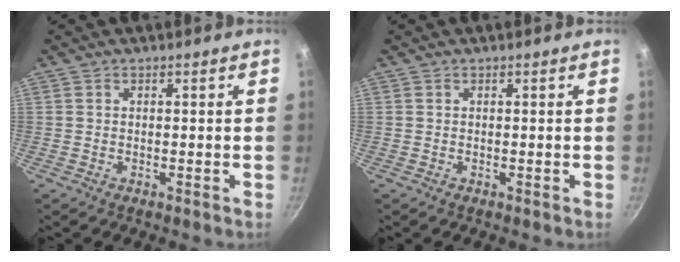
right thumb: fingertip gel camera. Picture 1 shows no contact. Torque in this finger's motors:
{"motor_torque": [0.00, 0.00, 0.01, -0.01, 0.00]}